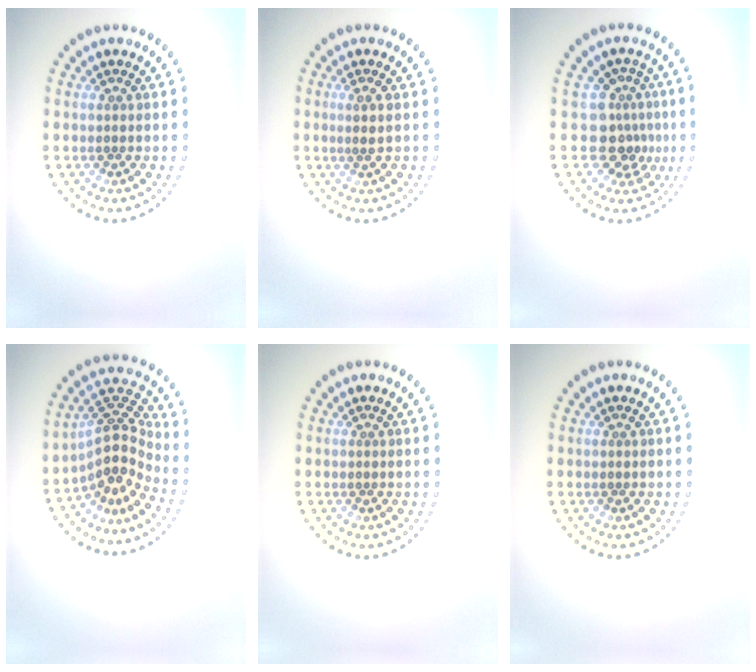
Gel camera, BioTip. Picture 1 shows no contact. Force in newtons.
{"total": 0.8, "press": 0.7, "slide": 0.5}
{"total": 3.5, "press": 2.3, "slide": 2.6}
{"total": 4.3, "press": 3.0, "slide": 3.1}
{"total": 0.0}
{"total": 0.0}